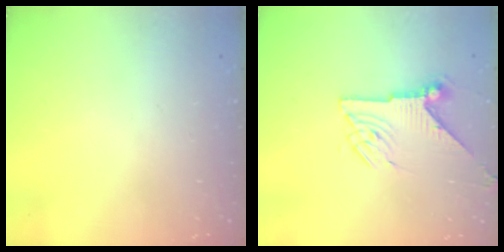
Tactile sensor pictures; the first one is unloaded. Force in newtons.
{"total": 8.3, "press": 8.3, "slide": 0.3}